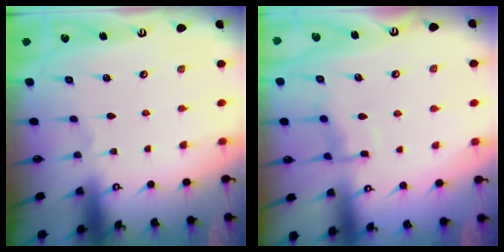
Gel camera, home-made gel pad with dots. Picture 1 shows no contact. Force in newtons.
{"total": 8.5, "press": 8.5, "slide": 0.8}